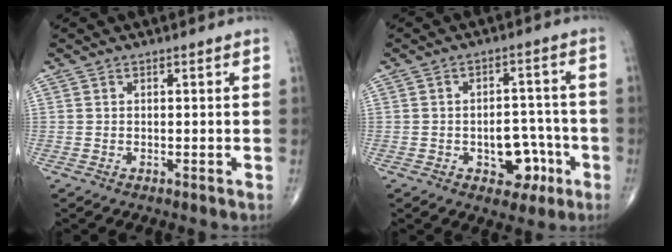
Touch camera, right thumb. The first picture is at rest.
{"total": 8.1, "force": [-3.1, 5.3, 5.2], "torque": [-0.032, 0.034, -0.035]}